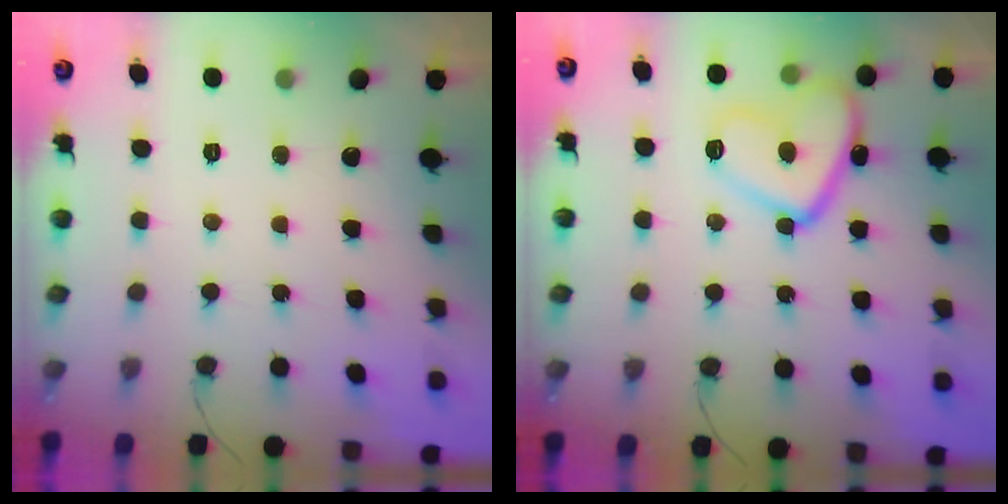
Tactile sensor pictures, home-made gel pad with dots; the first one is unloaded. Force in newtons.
{"total": 13.4, "press": 13.3, "slide": 1.2}